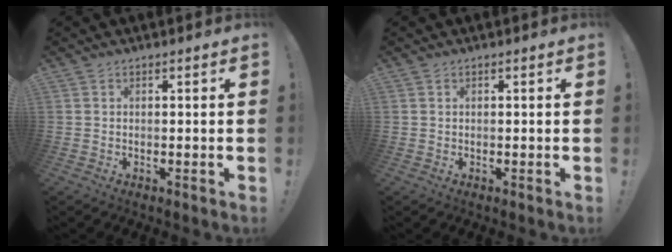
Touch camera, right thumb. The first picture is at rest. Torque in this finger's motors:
{"motor_torque": [0.11, -0.03, 0.02, 0.02, 0.00]}